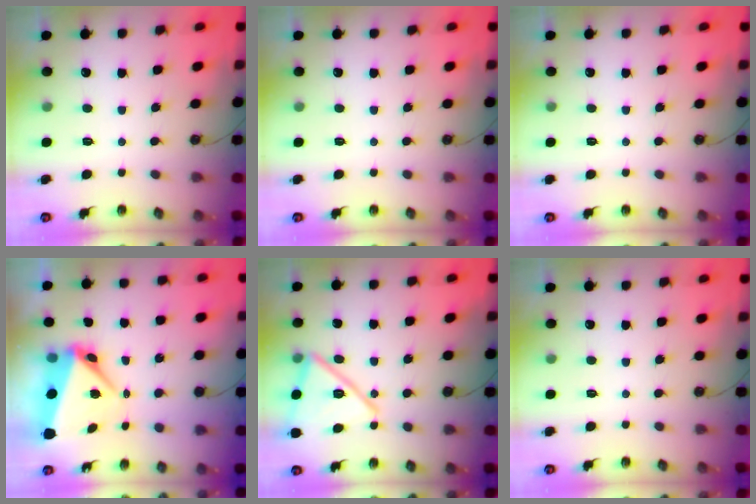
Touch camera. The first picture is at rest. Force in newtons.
{"total": 0.0}
{"total": 0.0}
{"total": 6.7, "press": 6.5, "slide": 1.6}
{"total": 18.3, "press": 18.2, "slide": 1.9}
{"total": 0.0}